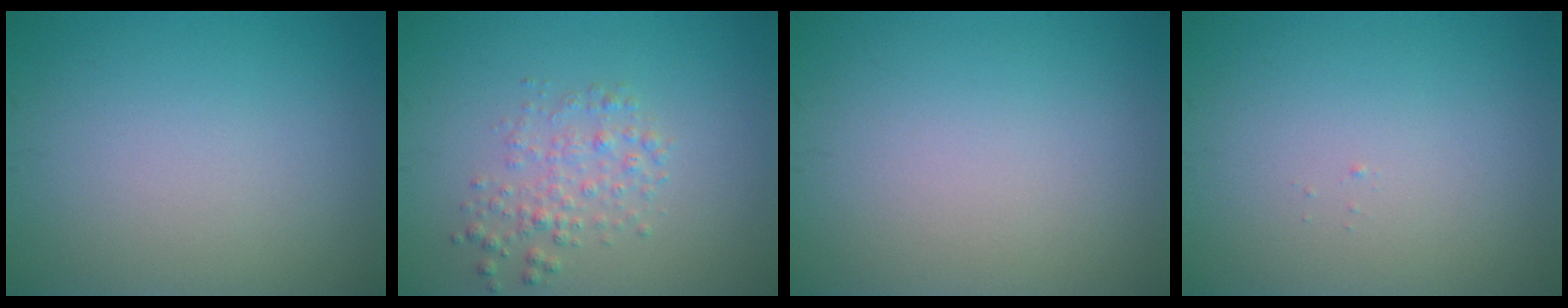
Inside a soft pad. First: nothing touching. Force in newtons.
{"total": 2.3, "press": 2.3, "slide": 0.0}
{"total": 0.0}
{"total": 0.0}